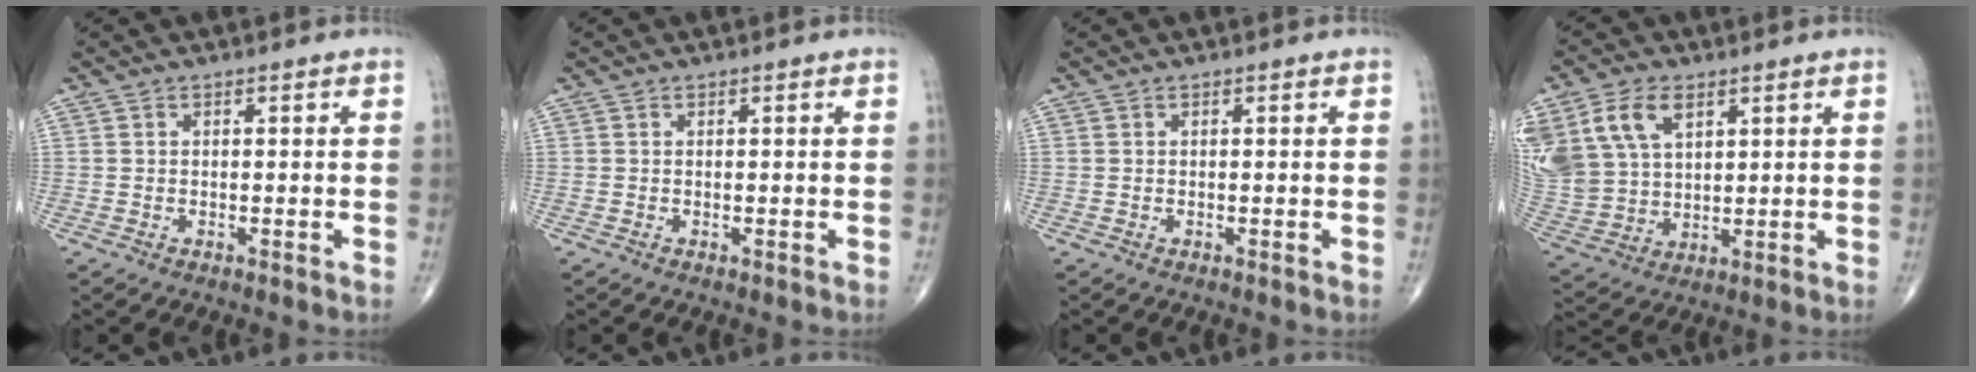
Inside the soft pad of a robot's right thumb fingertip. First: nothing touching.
{"total": 0.0}
{"total": 0.0}
{"total": 18.5, "force": [8.0, 12.4, 11.1], "torque": [-0.259, 0.006, 0.166]}